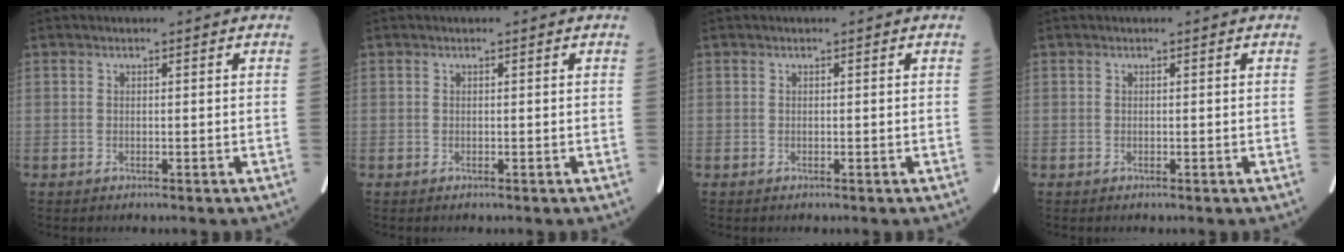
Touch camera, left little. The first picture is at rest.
{"total": 0.0}
{"total": 0.0}
{"total": 0.0}